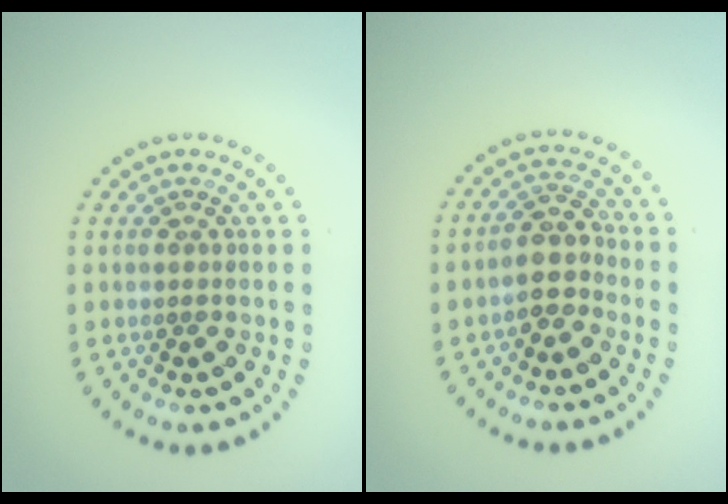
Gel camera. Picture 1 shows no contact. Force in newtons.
{"total": 2.8, "press": 2.4, "slide": 1.5}